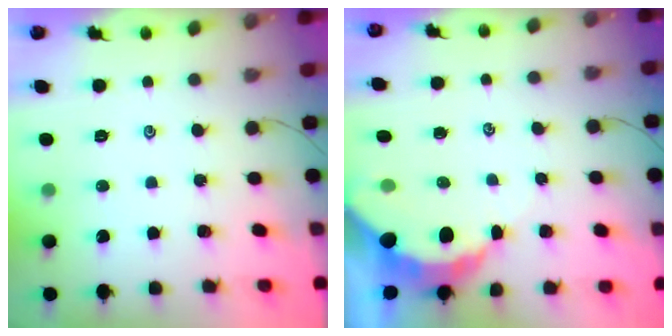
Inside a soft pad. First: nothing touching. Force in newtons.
{"total": 6.0, "press": 5.9, "slide": 0.8}